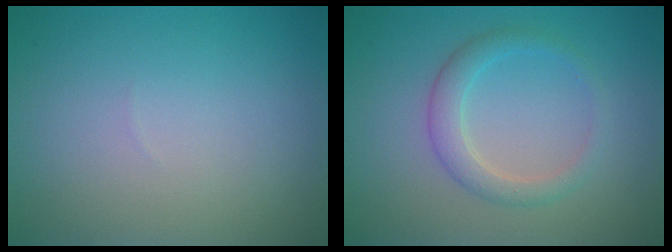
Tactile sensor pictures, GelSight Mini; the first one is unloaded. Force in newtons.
{"total": 2.5, "press": 2.5, "slide": 0.2}